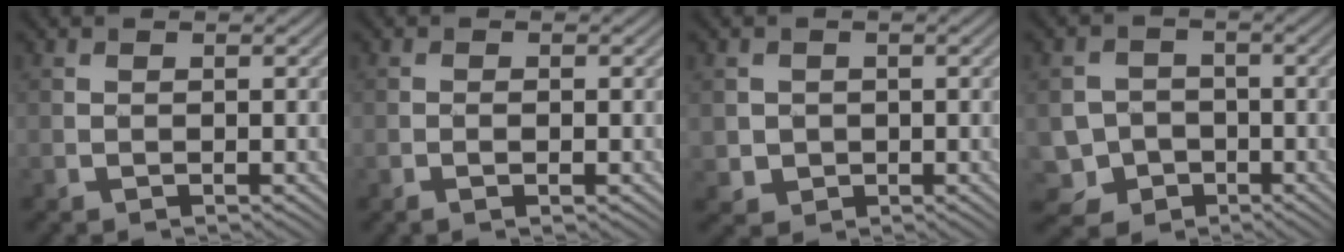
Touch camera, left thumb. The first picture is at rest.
{"total": 1.1, "force": [-0.5, 0.2, 1.0], "torque": [-0.018, 0.003, -0.010]}
{"total": 2.2, "force": [-0.1, 2.2, 0.2], "torque": [-0.009, -0.008, -0.003]}
{"total": 5.7, "force": [-2.3, 5.1, 1.3], "torque": [-0.029, -0.007, -0.059]}